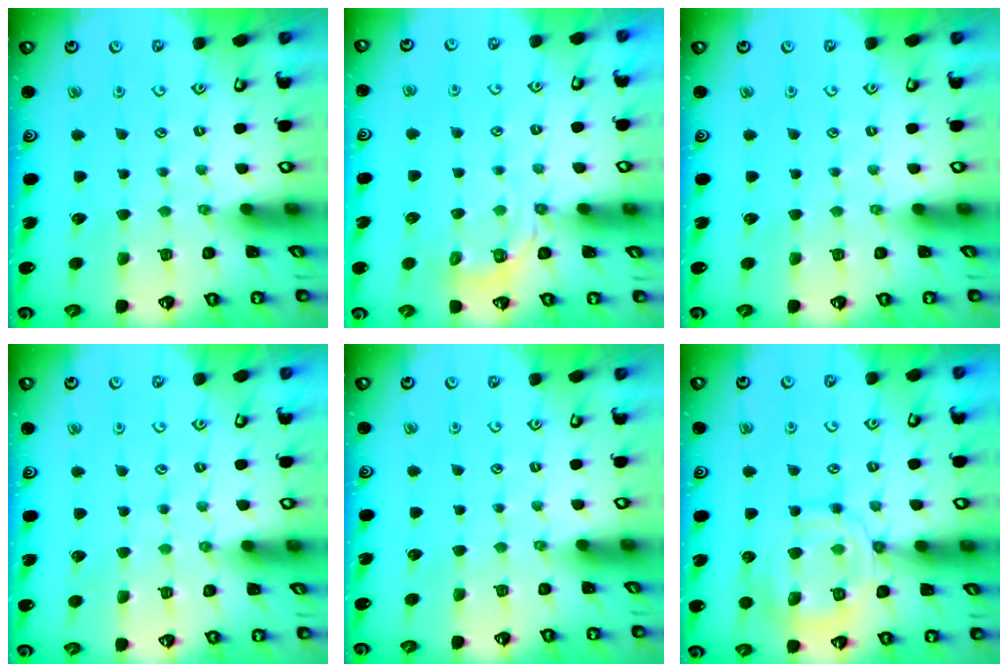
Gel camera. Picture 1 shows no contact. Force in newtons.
{"total": 6.3, "press": 6.0, "slide": 1.9}
{"total": 0.0}
{"total": 2.8, "press": 2.8, "slide": 0.5}
{"total": 0.0}
{"total": 13.6, "press": 13.6, "slide": 1.2}